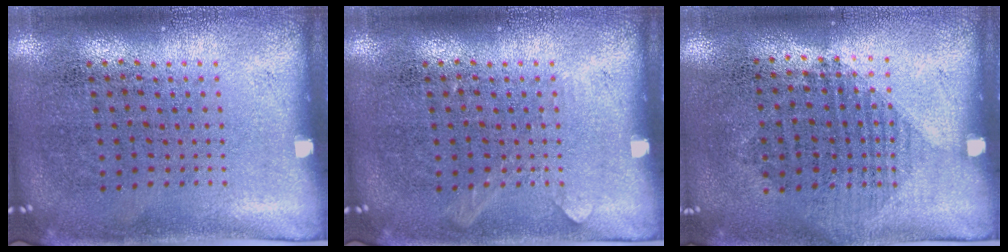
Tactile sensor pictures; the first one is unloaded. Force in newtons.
{"total": 0.6, "press": 0.6, "slide": 0.1}
{"total": 0.9, "press": 0.9, "slide": 0.4}